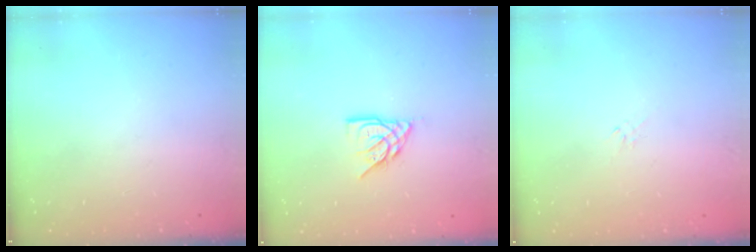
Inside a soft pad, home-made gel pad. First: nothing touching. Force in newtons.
{"total": 8.2, "press": 8.1, "slide": 0.6}
{"total": 0.7, "press": 0.5, "slide": 0.4}